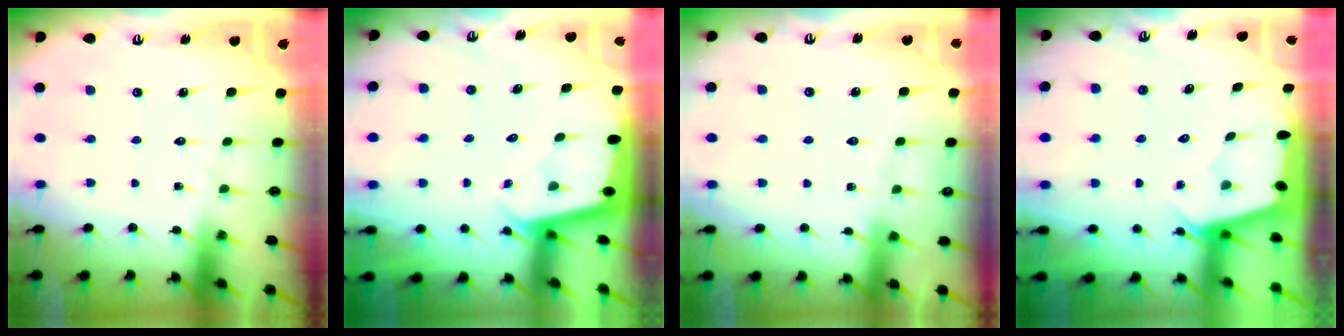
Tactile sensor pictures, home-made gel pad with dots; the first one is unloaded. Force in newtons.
{"total": 1.8, "press": 1.8, "slide": 0.0}
{"total": 3.6, "press": 3.5, "slide": 0.6}
{"total": 2.0, "press": 2.0, "slide": 0.3}